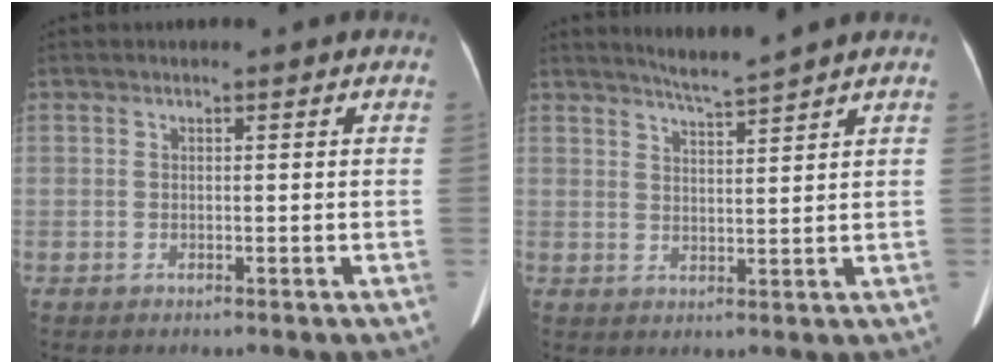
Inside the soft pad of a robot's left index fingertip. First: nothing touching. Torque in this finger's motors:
{"motor_torque": [0.22, -0.49, 0.05, 0.00]}